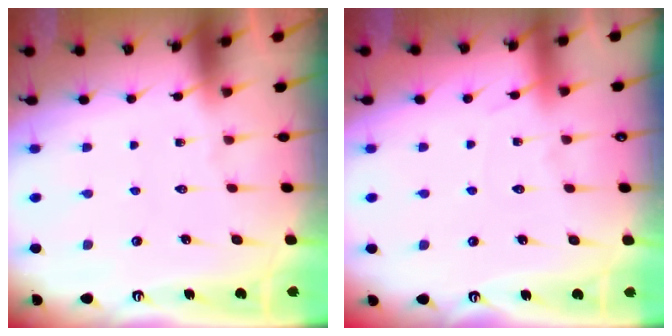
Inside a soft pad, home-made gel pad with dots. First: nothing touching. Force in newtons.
{"total": 4.3, "press": 4.3, "slide": 0.5}